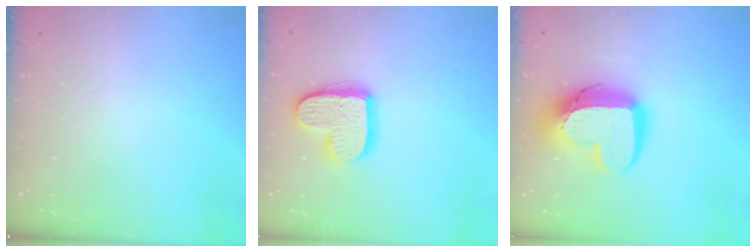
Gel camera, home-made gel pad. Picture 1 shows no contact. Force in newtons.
{"total": 13.0, "press": 13.0, "slide": 0.8}
{"total": 15.1, "press": 15.0, "slide": 1.4}